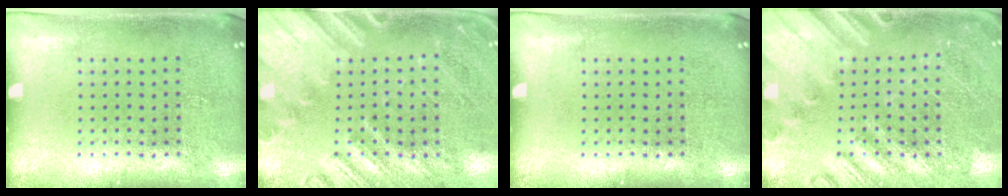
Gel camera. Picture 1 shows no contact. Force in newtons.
{"total": 2.4, "press": 1.9, "slide": 1.6}
{"total": 0.0}
{"total": 2.3, "press": 2.3, "slide": 0.3}